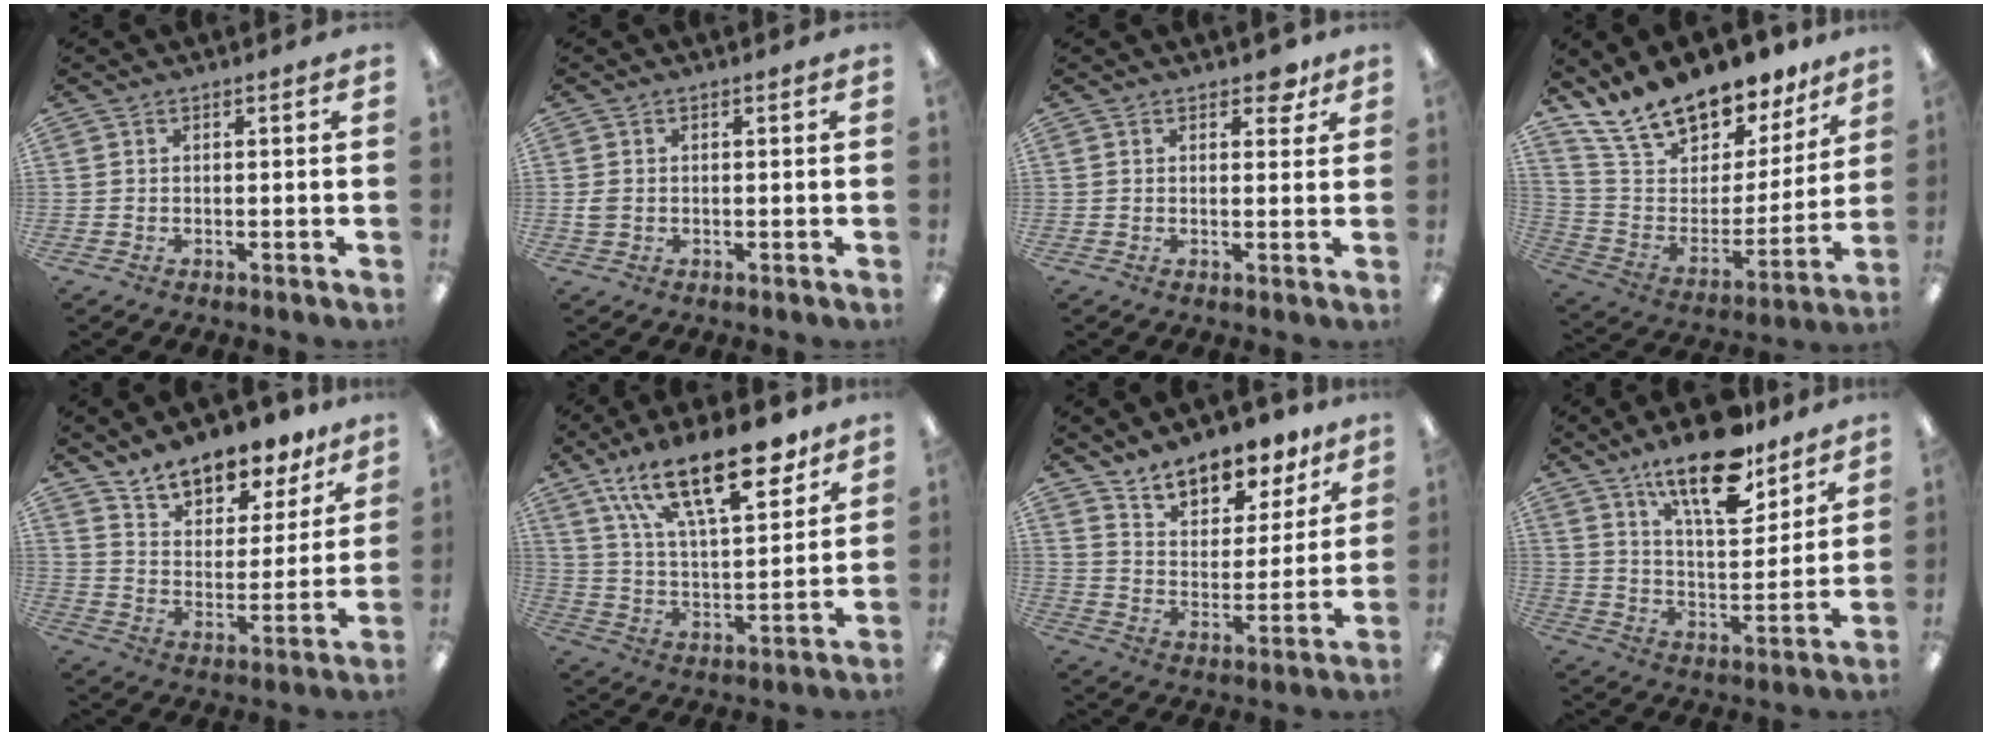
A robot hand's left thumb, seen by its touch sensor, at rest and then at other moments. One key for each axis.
{"total": 2.0, "fx": -0.1, "fy": 1.6, "fz": 1.1, "tx": -0.012, "ty": 0.001, "tz": -0.003}
{"total": 3.9, "fx": 2.5, "fy": 2.1, "fz": 2.1, "tx": -0.014, "ty": -0.005, "tz": 0.039}
{"total": 16.8, "fx": 14.9, "fy": 6.3, "fz": 4.4, "tx": -0.103, "ty": -0.124, "tz": 0.272}
{"total": 11.6, "fx": 10.3, "fy": 4.5, "fz": 2.6, "tx": -0.049, "ty": -0.081, "tz": 0.189}
{"total": 23.1, "fx": 14.7, "fy": 9.0, "fz": 15.3, "tx": -0.244, "ty": -0.071, "tz": 0.247}
{"total": 11.5, "fx": 10.0, "fy": 4.9, "fz": 2.8, "tx": -0.052, "ty": -0.075, "tz": 0.183}
{"total": 17.6, "fx": 12.7, "fy": 6.5, "fz": 10.4, "tx": -0.167, "ty": -0.070, "tz": 0.214}